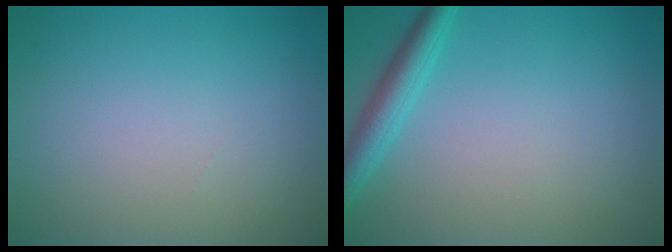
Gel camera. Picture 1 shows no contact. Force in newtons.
{"total": 2.7, "press": 2.7, "slide": 0.2}